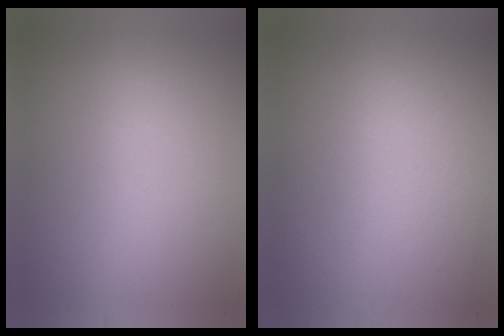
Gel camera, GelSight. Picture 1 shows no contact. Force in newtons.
{"total": 2.6}